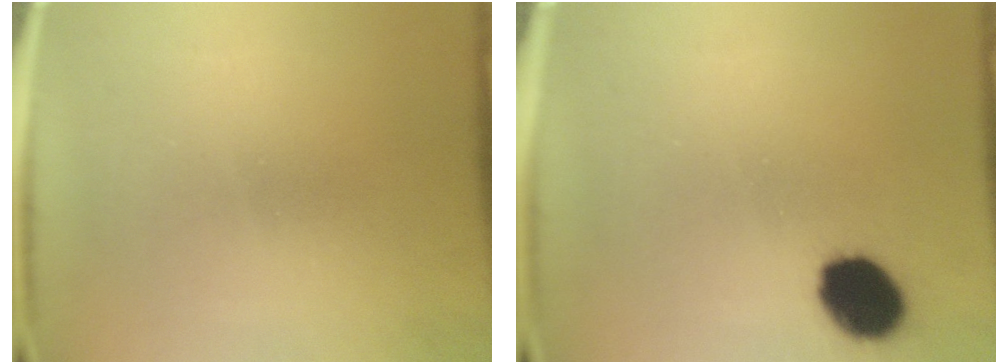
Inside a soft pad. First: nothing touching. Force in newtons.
{"total": 10.9}